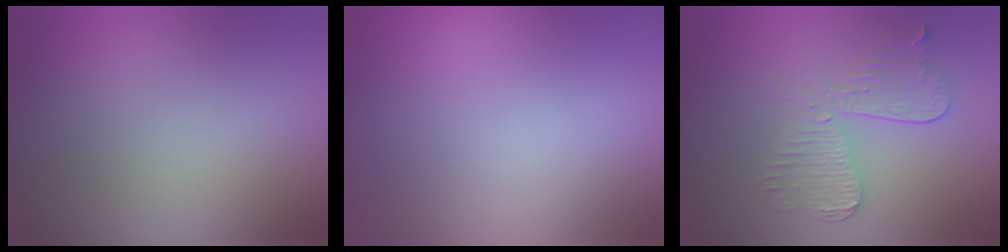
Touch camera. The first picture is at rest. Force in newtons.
{"total": 0.0}
{"total": 3.6, "press": 3.2, "slide": 1.8}